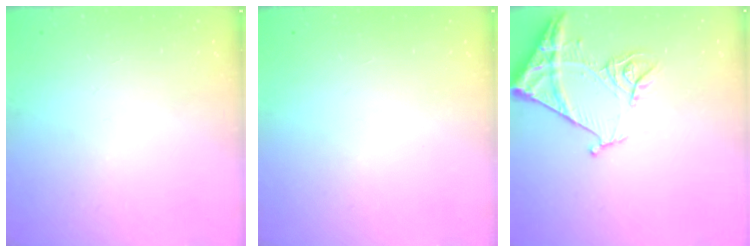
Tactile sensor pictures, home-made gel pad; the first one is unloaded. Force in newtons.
{"total": 1.5, "press": 1.5, "slide": 0.1}
{"total": 11.7, "press": 11.6, "slide": 1.2}